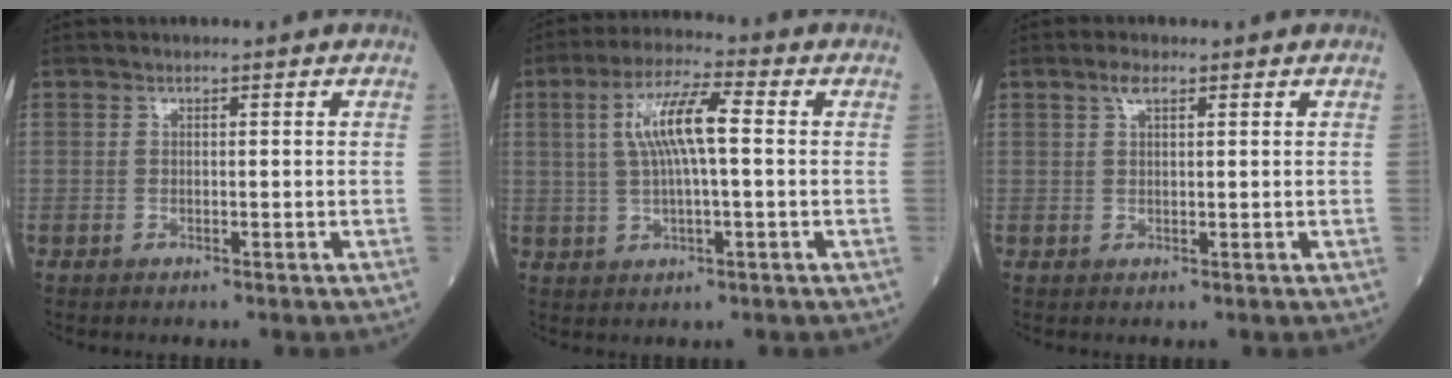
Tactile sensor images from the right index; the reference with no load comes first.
{"total": 8.6, "force": [1.3, 1.3, 8.4], "torque": [-0.167, 0.017, 0.023]}
{"total": 1.9, "force": [1.2, 0.6, 1.4], "torque": [-0.030, 0.007, 0.023]}